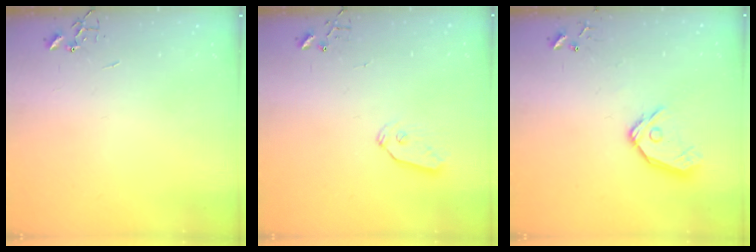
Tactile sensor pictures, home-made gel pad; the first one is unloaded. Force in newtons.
{"total": 6.3, "press": 6.3, "slide": 0.1}
{"total": 12.7, "press": 12.5, "slide": 2.0}